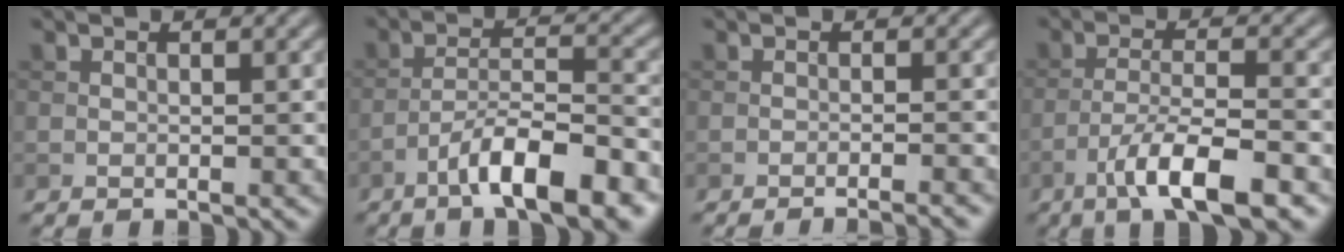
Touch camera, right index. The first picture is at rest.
{"total": 8.6, "force": [-5.3, 1.9, 6.5], "torque": [-0.103, 0.010, -0.091]}
{"total": 3.1, "force": [-2.5, 0.4, 1.9], "torque": [-0.018, 0.005, -0.041]}
{"total": 7.2, "force": [-4.4, 1.6, 5.5], "torque": [-0.093, 0.004, -0.077]}